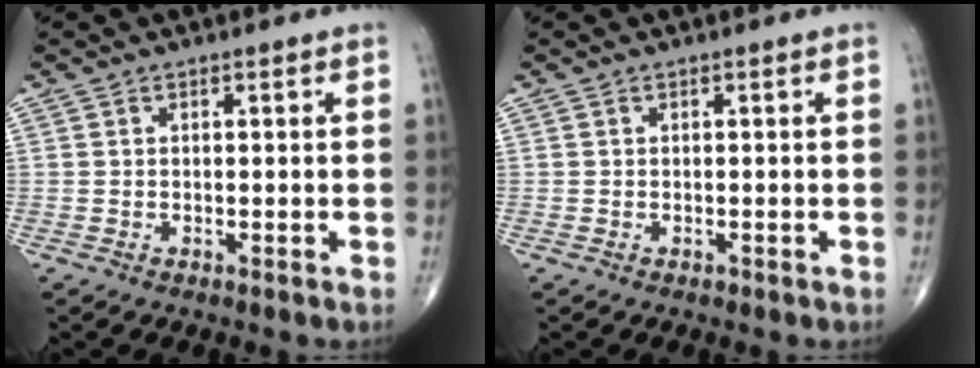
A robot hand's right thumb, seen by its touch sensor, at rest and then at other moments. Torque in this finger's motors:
{"motor_torque": [0.43, 0.19, -0.15, -0.37, 0.08]}